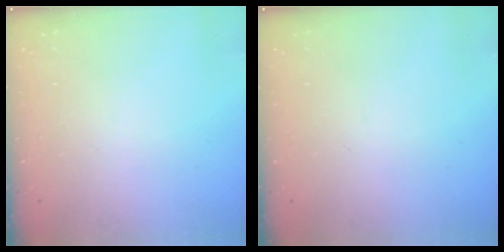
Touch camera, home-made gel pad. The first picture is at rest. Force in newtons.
{"total": 0.0}